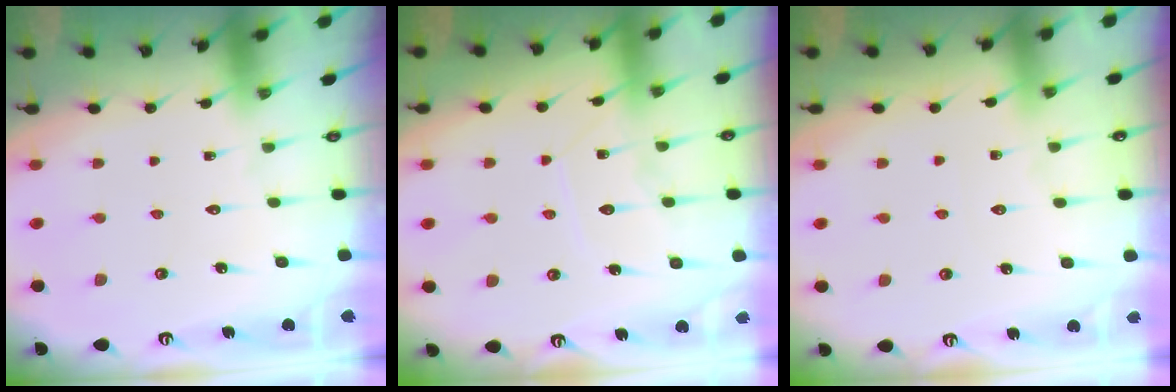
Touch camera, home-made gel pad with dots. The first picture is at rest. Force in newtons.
{"total": 9.8, "press": 9.8, "slide": 0.8}
{"total": 2.9, "press": 2.9, "slide": 0.5}